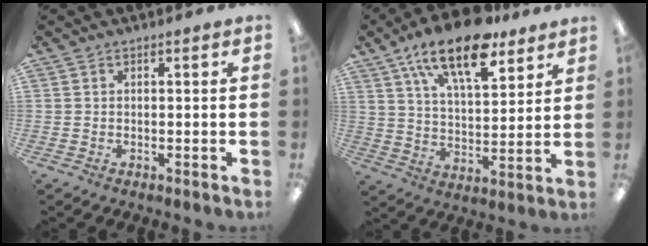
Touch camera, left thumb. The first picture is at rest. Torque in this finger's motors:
{"motor_torque": [0.25, 0.88, 1.83, -0.94, 0.44]}